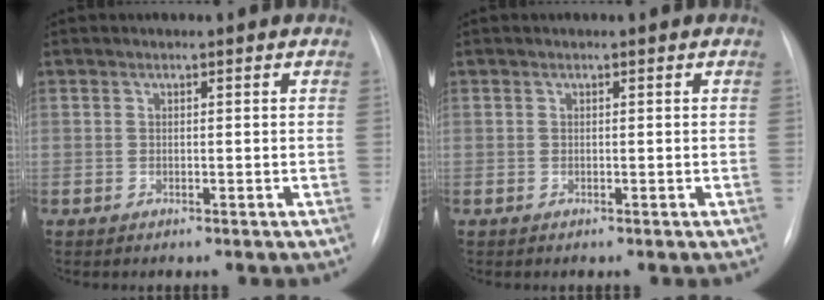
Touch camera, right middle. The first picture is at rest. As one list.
[{"total": 0.0}]